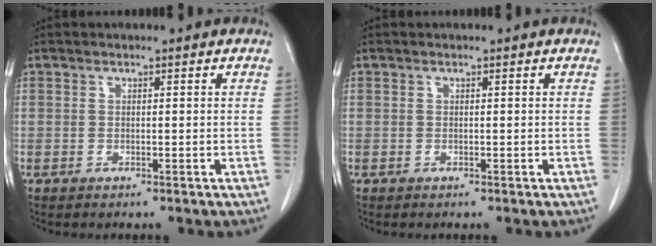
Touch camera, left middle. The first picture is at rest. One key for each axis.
{"total": 0.0}